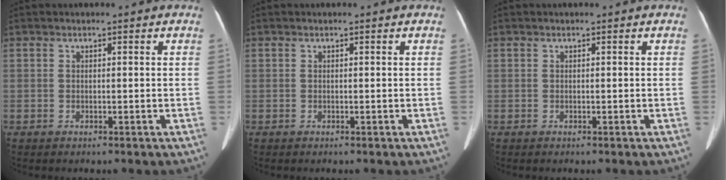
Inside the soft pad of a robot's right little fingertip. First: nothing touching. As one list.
[{"total": 0.0}, {"total": 0.0}]